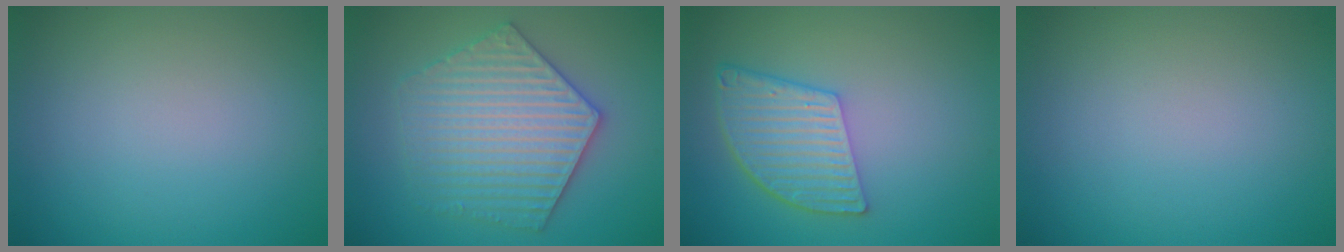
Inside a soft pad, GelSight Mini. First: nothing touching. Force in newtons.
{"total": 6.1, "press": 6.1, "slide": 0.8}
{"total": 5.7, "press": 4.3, "slide": 3.7}
{"total": 0.0}